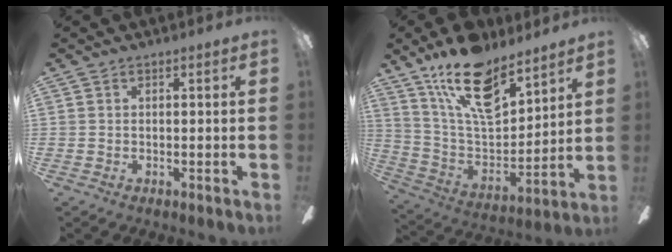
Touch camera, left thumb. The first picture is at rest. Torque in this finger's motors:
{"motor_torque": [0.60, 0.53, 1.66, -1.12, 0.35]}